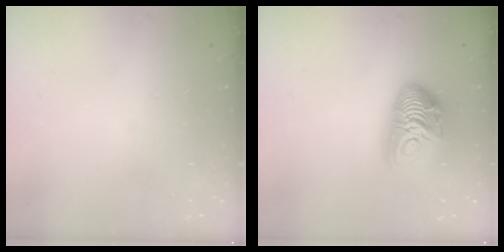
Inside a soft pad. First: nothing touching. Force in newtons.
{"total": 14.9, "press": 14.9, "slide": 0.2}